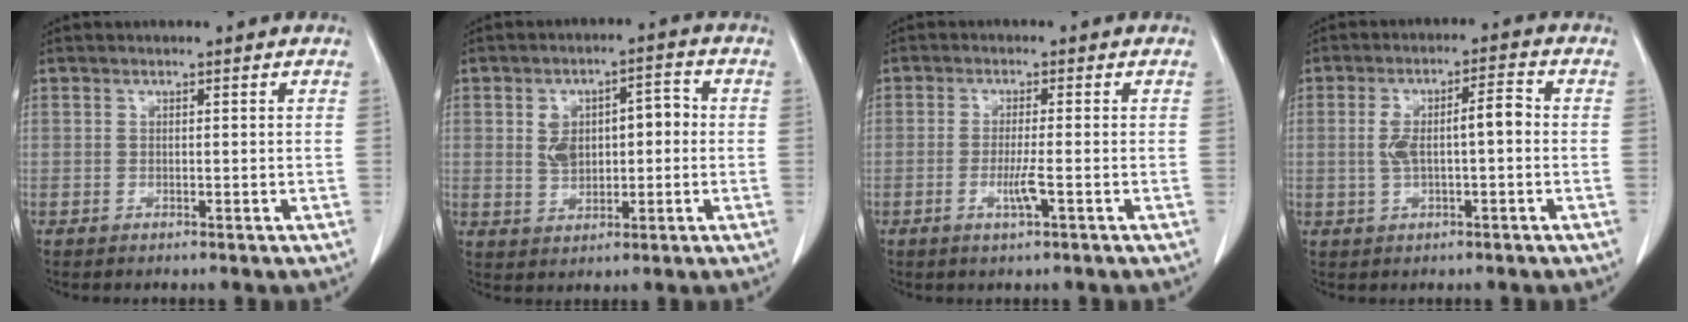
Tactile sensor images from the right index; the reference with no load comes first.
{"total": 7.6, "force": [0.6, 4.6, 6.0], "torque": [-0.103, 0.034, 0.021]}
{"total": 3.2, "force": [-1.1, 0.0, 3.0], "torque": [-0.061, -0.006, -0.022]}
{"total": 6.6, "force": [-0.1, 1.8, 6.4], "torque": [-0.125, 0.025, 0.000]}